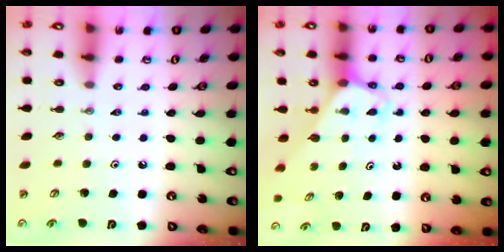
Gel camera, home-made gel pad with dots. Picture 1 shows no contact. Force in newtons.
{"total": 3.0, "press": 3.0, "slide": 0.2}